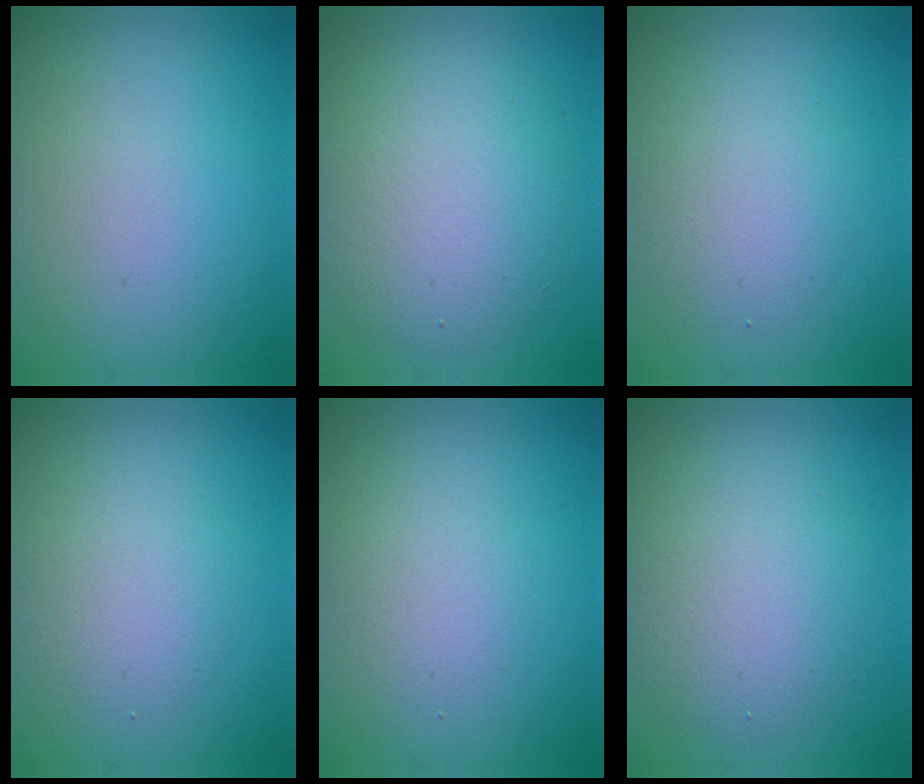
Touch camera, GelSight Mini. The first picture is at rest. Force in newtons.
{"total": 5.7, "press": 5.7, "slide": 0.6}
{"total": 2.7, "press": 2.7, "slide": 0.0}
{"total": 2.5, "press": 2.5, "slide": 0.1}
{"total": 1.9, "press": 1.9, "slide": 0.0}
{"total": 4.0, "press": 4.0, "slide": 0.1}